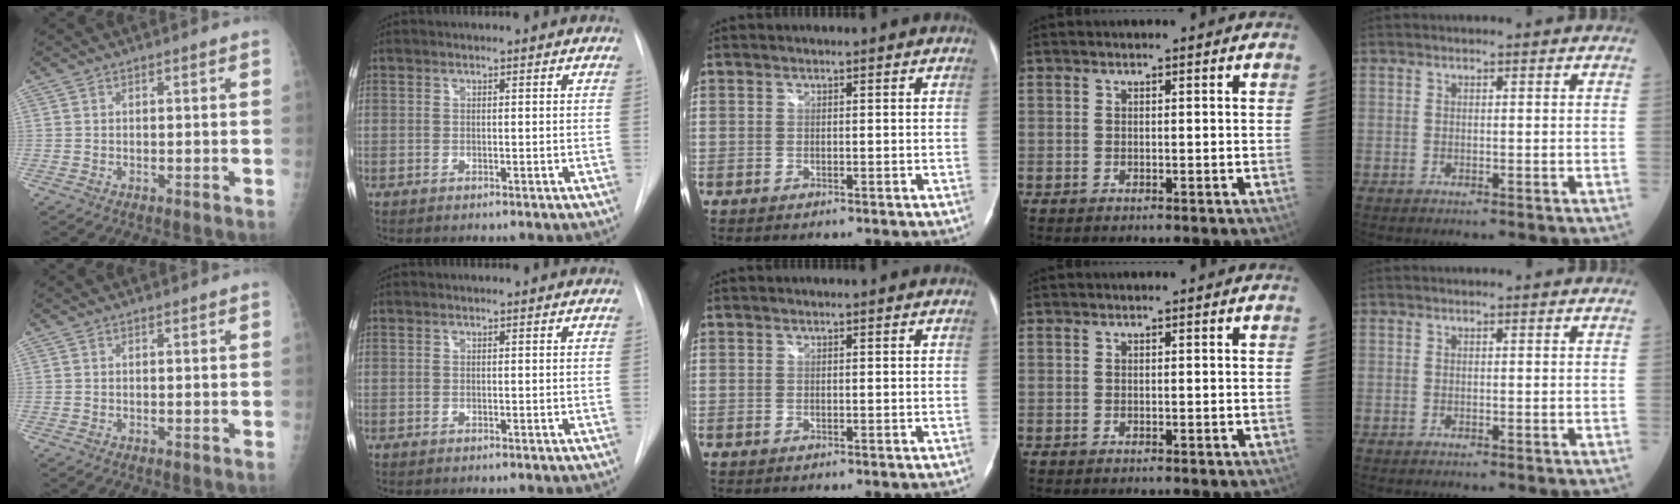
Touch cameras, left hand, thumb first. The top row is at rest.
{}